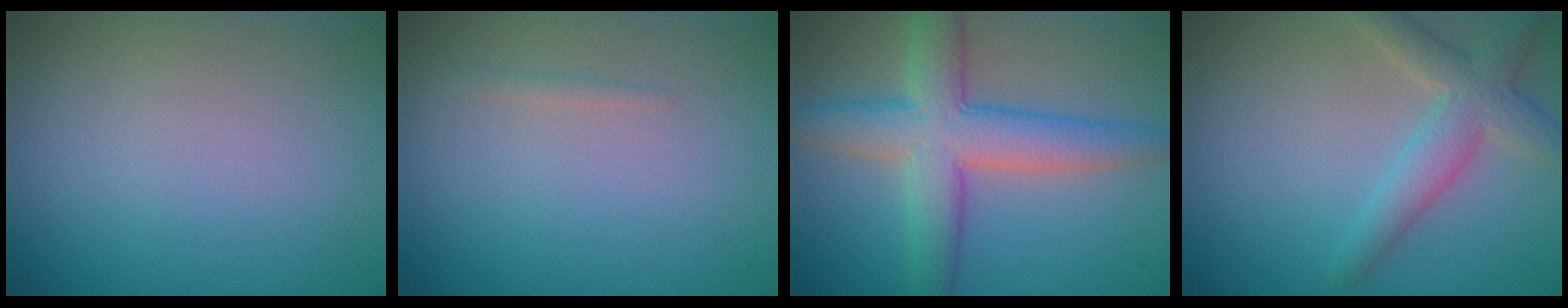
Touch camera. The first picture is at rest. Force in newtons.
{"total": 0.6, "press": 0.6, "slide": 0.0}
{"total": 6.7, "press": 6.7, "slide": 0.2}
{"total": 3.8, "press": 3.8, "slide": 0.3}